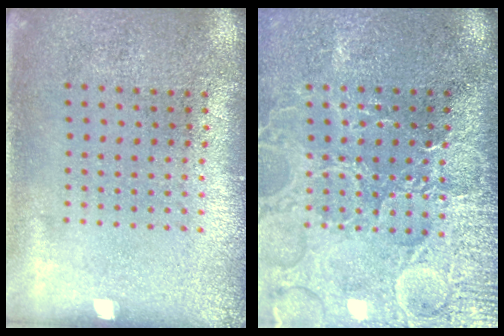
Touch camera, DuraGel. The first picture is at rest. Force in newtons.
{"total": 4.3, "press": 3.8, "slide": 2.0}